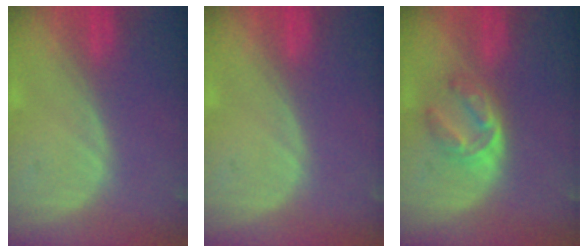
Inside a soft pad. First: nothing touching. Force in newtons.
{"total": 0.0}
{"total": 5.1, "press": 4.7, "slide": 1.9}